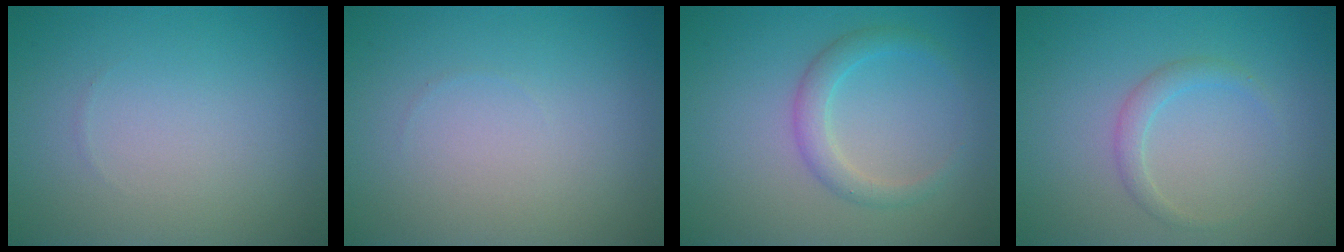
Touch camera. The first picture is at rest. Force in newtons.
{"total": 0.0}
{"total": 2.3, "press": 2.3, "slide": 0.1}
{"total": 1.5, "press": 1.5, "slide": 0.1}